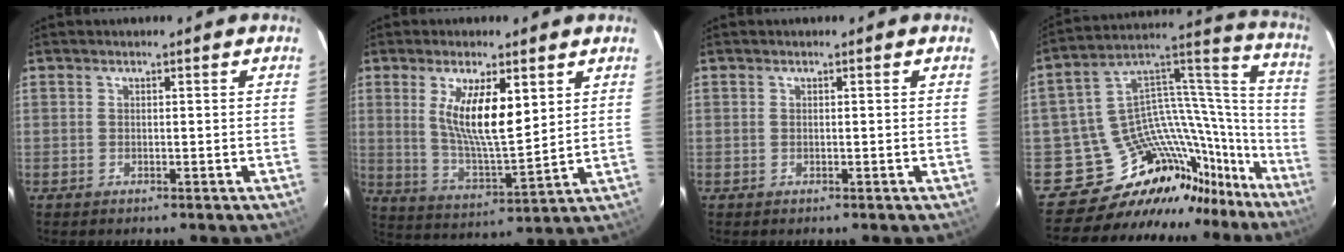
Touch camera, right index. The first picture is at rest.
{"total": 11.8, "force": [4.4, 3.1, 10.5], "torque": [-0.191, -0.008, 0.086]}
{"total": 0.0}
{"total": 23.0, "force": [-19.5, 11.1, 4.9], "torque": [-0.046, 0.106, -0.302]}